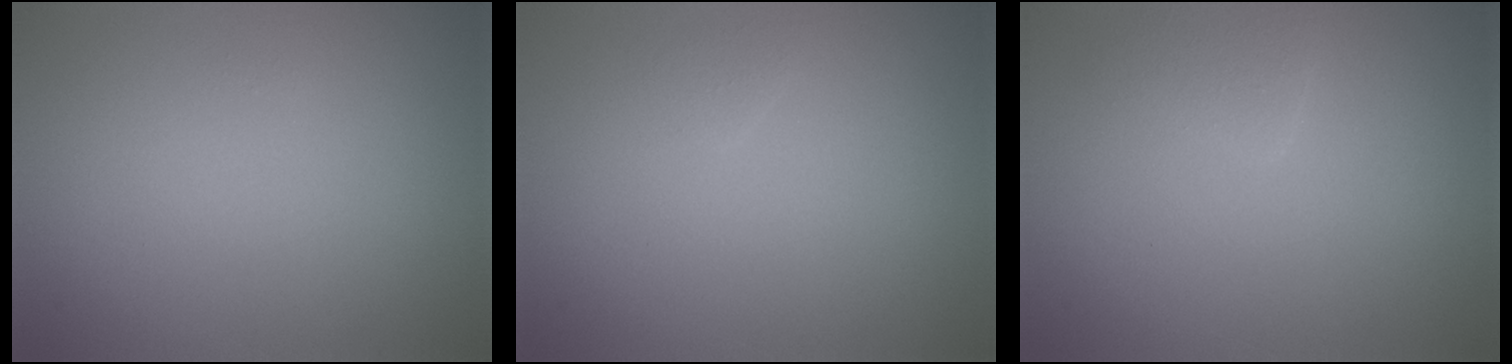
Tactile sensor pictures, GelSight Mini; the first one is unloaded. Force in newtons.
{"total": 0.6, "press": 0.6, "slide": 0.0}
{"total": 1.6, "press": 1.6, "slide": 0.0}